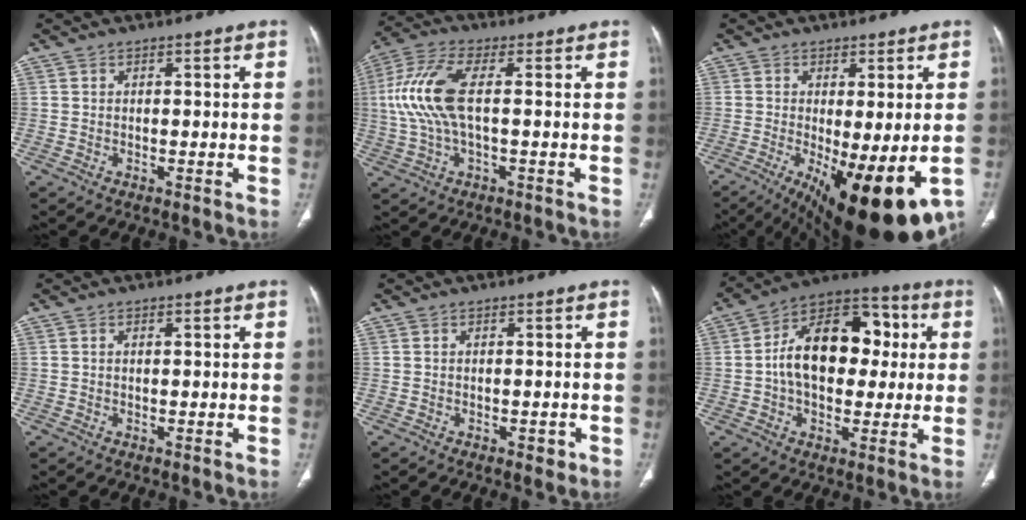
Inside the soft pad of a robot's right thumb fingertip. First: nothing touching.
{"total": 11.2, "force": [0.8, 4.2, 10.4], "torque": [-0.258, 0.019, 0.013]}
{"total": 18.5, "force": [-6.7, 6.2, 16.1], "torque": [-0.210, -0.030, -0.083]}
{"total": 0.9, "force": [0.3, 0.4, 0.7], "torque": [-0.016, 0.003, 0.005]}
{"total": 1.3, "force": [-0.4, 0.9, 0.9], "torque": [-0.006, 0.000, -0.003]}
{"total": 19.0, "force": [1.8, 12.3, 14.4], "torque": [-0.193, 0.031, 0.022]}